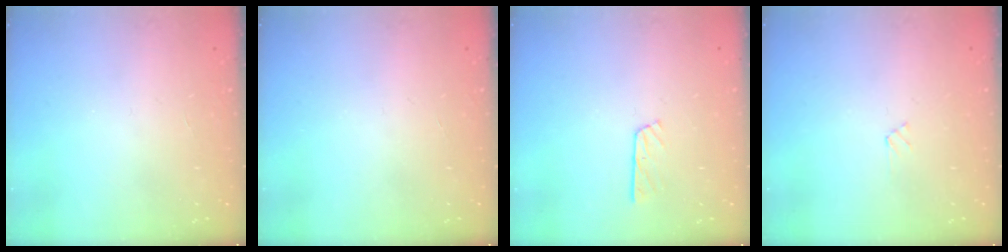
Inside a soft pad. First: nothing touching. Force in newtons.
{"total": 0.0}
{"total": 4.5, "press": 4.5, "slide": 0.4}
{"total": 2.7, "press": 2.7, "slide": 0.3}